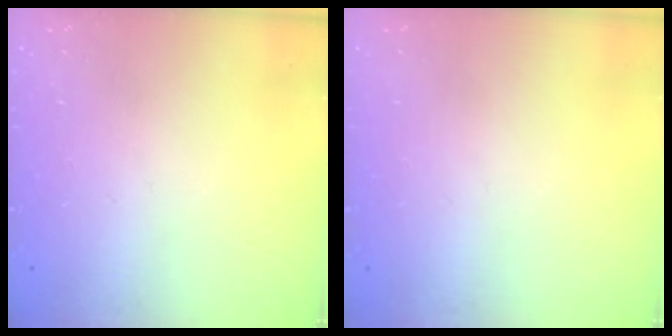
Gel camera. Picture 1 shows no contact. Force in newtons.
{"total": 0.0}